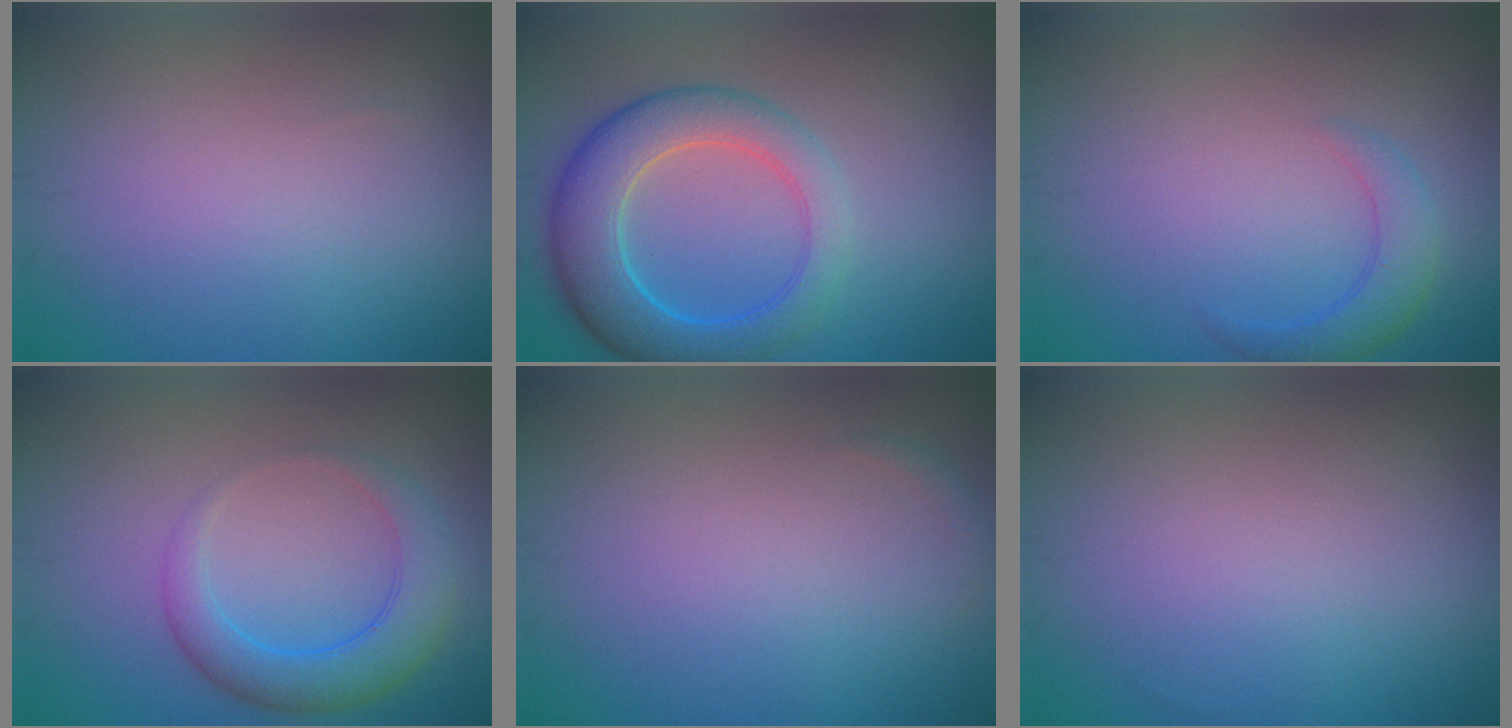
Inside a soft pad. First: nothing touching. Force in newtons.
{"total": 6.9, "press": 6.8, "slide": 0.5}
{"total": 2.6, "press": 2.6, "slide": 0.2}
{"total": 4.4, "press": 4.3, "slide": 0.3}
{"total": 0.6, "press": 0.6, "slide": 0.1}
{"total": 0.0}